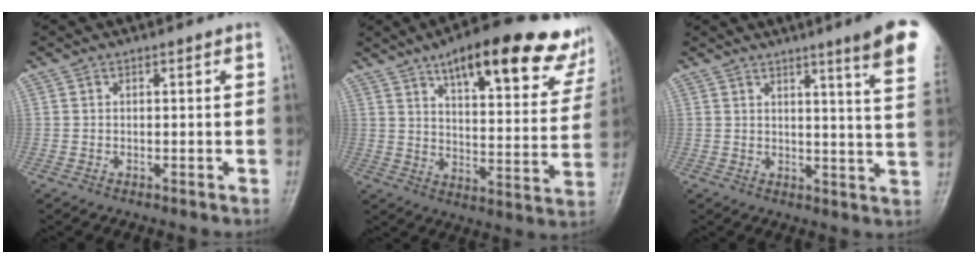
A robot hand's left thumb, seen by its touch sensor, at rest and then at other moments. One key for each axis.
{"total": 24.3, "fx": 16.0, "fy": 7.4, "fz": 16.8, "tx": -0.192, "ty": -0.045, "tz": 0.214}
{"total": 11.9, "fx": 7.3, "fy": 0.2, "fz": 9.4, "tx": -0.111, "ty": -0.035, "tz": 0.077}